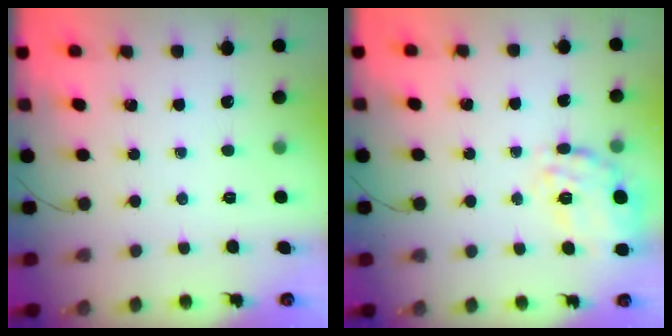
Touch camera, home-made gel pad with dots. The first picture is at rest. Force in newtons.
{"total": 19.7, "press": 19.6, "slide": 2.1}